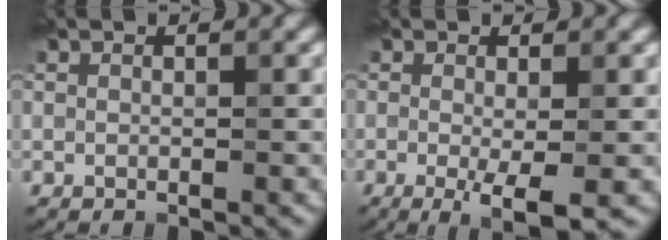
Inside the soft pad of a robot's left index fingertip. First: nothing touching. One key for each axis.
{"total": 3.7, "fx": -1.0, "fy": 0.6, "fz": 3.5, "tx": -0.061, "ty": -0.015, "tz": -0.015}